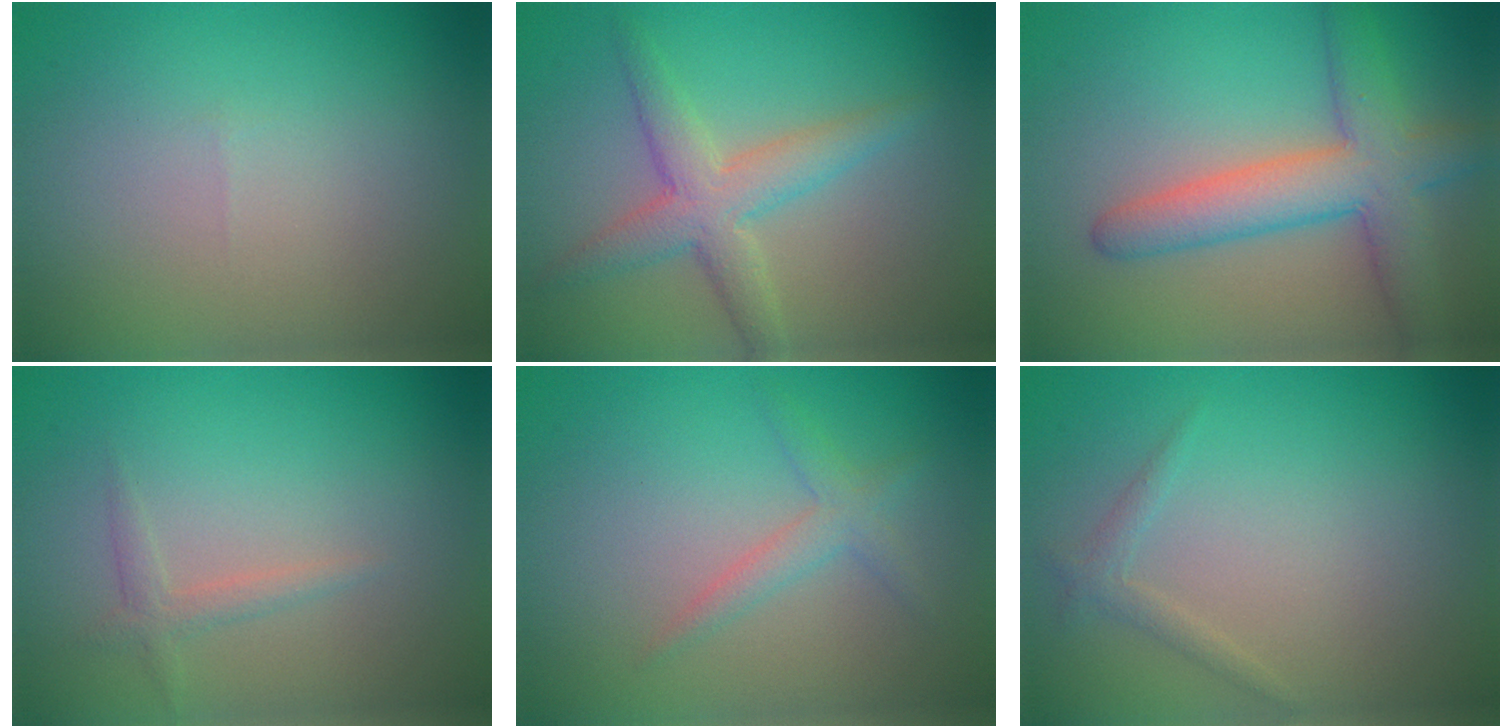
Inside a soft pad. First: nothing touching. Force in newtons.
{"total": 4.0, "press": 4.0, "slide": 0.1}
{"total": 6.2, "press": 6.2, "slide": 0.3}
{"total": 1.3, "press": 1.3, "slide": 0.0}
{"total": 1.9, "press": 1.9, "slide": 0.1}
{"total": 1.1, "press": 1.1, "slide": 0.1}